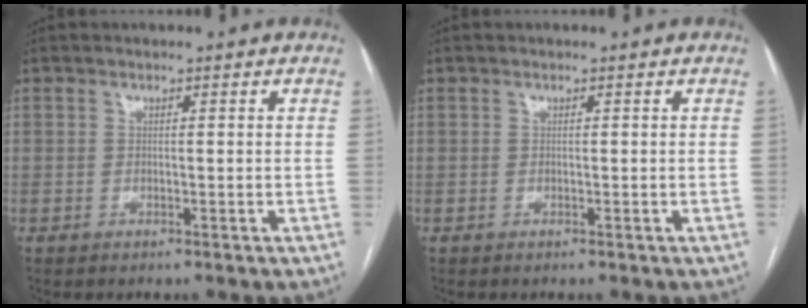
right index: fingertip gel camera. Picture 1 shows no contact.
{"total": 0.0}